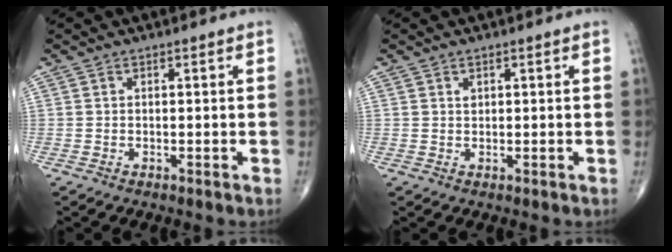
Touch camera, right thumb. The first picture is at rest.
{"total": 0.8, "force": [0.5, 0.5, 0.4], "torque": [-0.004, -0.002, 0.009]}